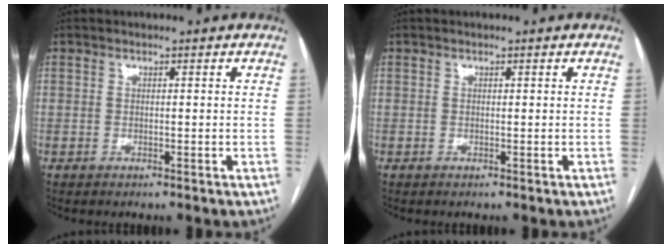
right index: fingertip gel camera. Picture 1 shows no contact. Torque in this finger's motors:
{"motor_torque": [0.06, -0.12, 0.00, 0.00]}